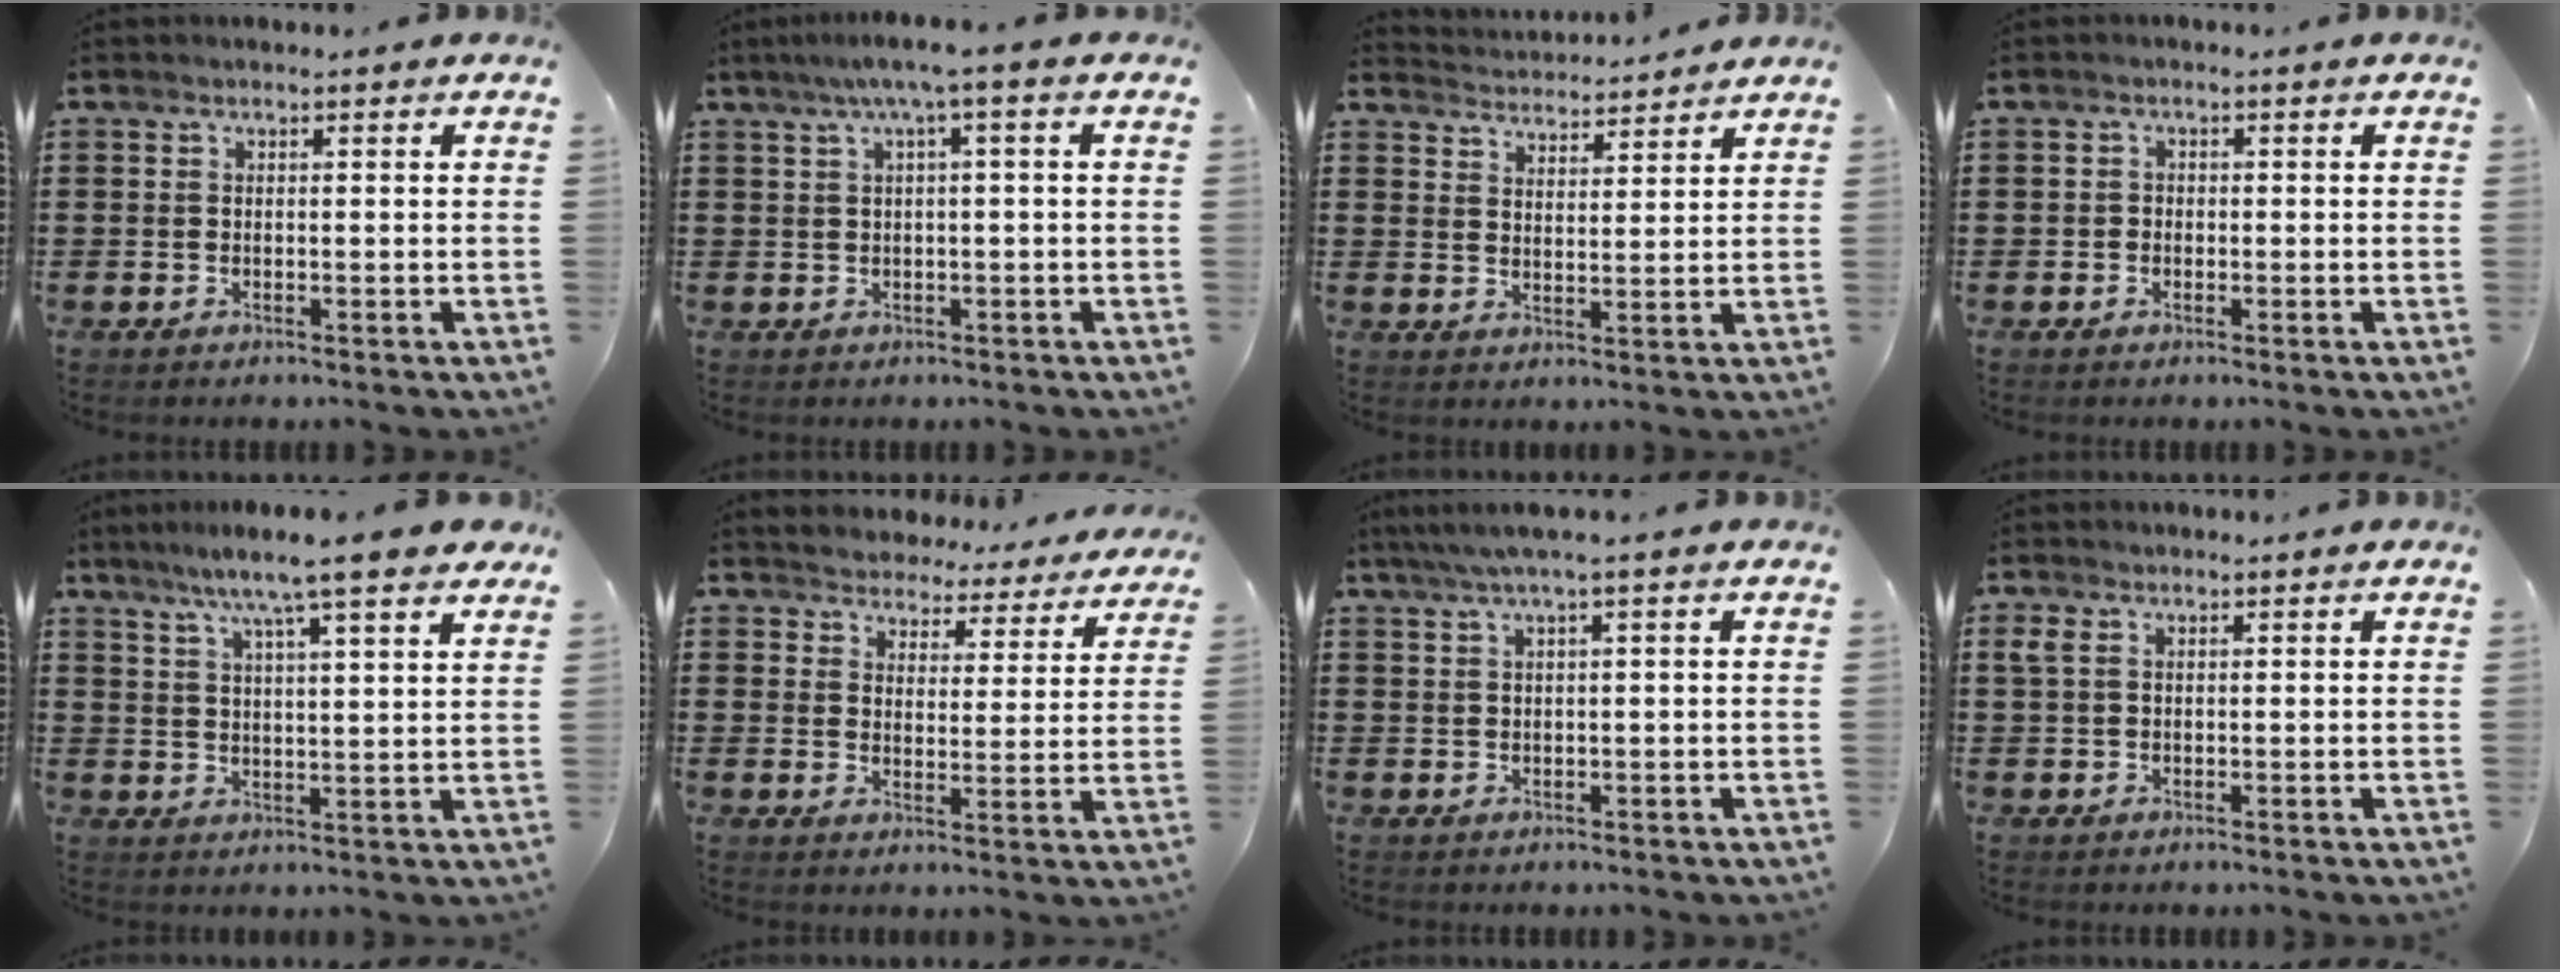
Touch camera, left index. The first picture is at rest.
{"total": 3.3, "force": [0.4, -0.3, 3.2], "torque": [-0.060, -0.001, 0.004]}
{"total": 3.4, "force": [3.4, -0.1, -0.4], "torque": [-0.006, -0.021, 0.060]}
{"total": 0.9, "force": [-0.4, 0.7, 0.3], "torque": [-0.009, 0.000, -0.010]}
{"total": 8.0, "force": [6.3, 0.1, 4.9], "torque": [-0.113, -0.018, 0.108]}
{"total": 4.4, "force": [4.4, 0.2, -0.6], "torque": [-0.017, -0.036, 0.074]}
{"total": 2.2, "force": [0.7, -0.2, 2.0], "torque": [-0.038, -0.002, 0.011]}
{"total": 1.8, "force": [0.5, 1.2, 1.3], "torque": [-0.038, 0.005, 0.006]}